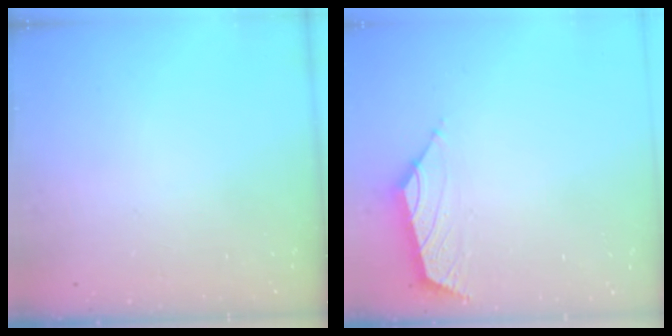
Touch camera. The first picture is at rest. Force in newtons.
{"total": 1.6, "press": 1.4, "slide": 0.7}